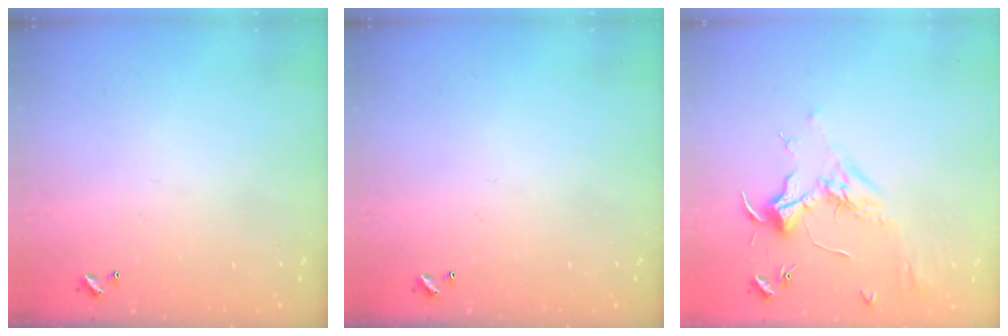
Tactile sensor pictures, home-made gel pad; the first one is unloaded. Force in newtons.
{"total": 0.0}
{"total": 1.8, "press": 1.7, "slide": 0.7}